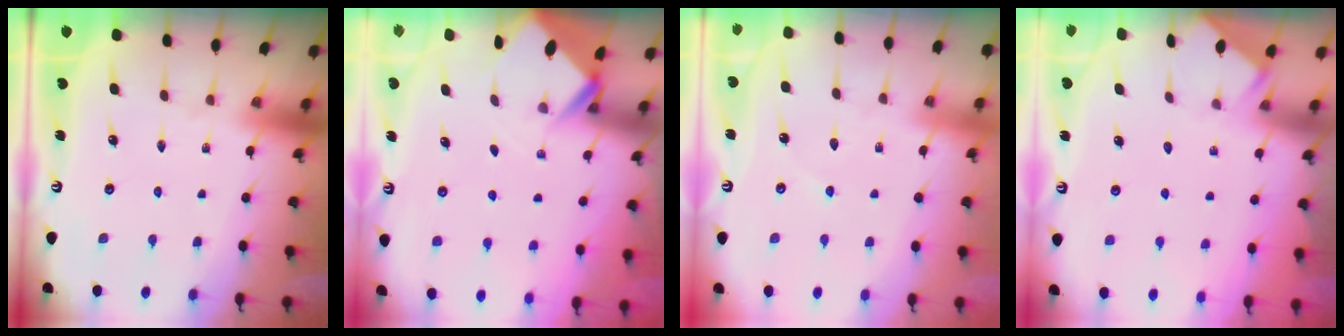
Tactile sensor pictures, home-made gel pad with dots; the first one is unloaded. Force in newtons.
{"total": 2.5, "press": 2.5, "slide": 0.1}
{"total": 2.5, "press": 2.5, "slide": 0.3}
{"total": 1.9, "press": 1.9, "slide": 0.3}